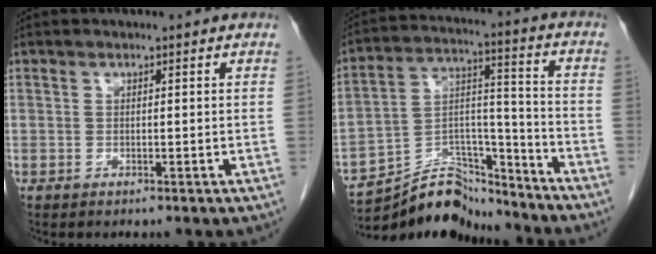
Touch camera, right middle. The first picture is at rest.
{"total": 14.1, "force": [-13.6, 2.4, 2.6], "torque": [-0.045, 0.038, -0.234]}